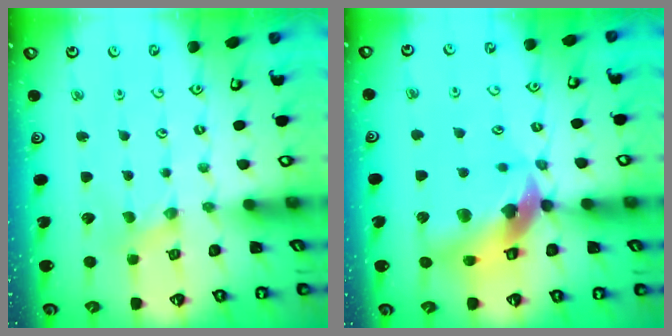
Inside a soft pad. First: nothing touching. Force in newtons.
{"total": 17.0, "press": 16.9, "slide": 2.2}